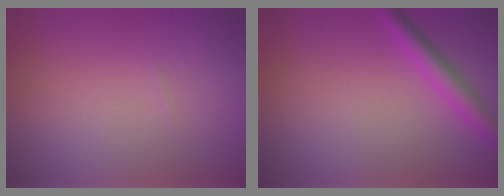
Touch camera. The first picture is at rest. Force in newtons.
{"total": 2.6, "press": 2.6, "slide": 0.1}